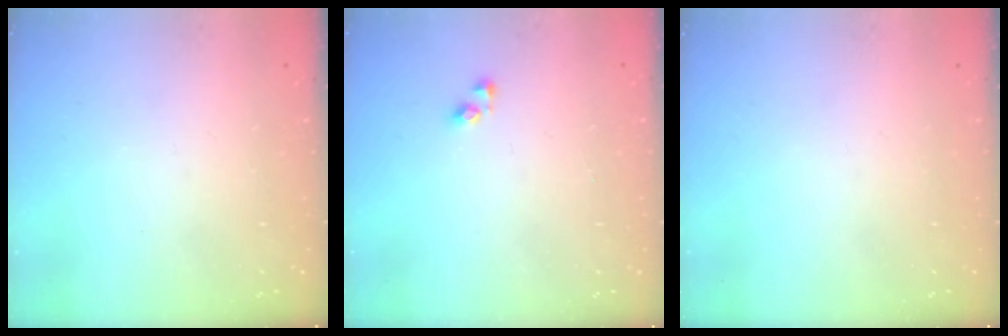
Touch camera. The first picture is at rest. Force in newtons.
{"total": 3.1, "press": 3.1, "slide": 0.2}
{"total": 0.0}